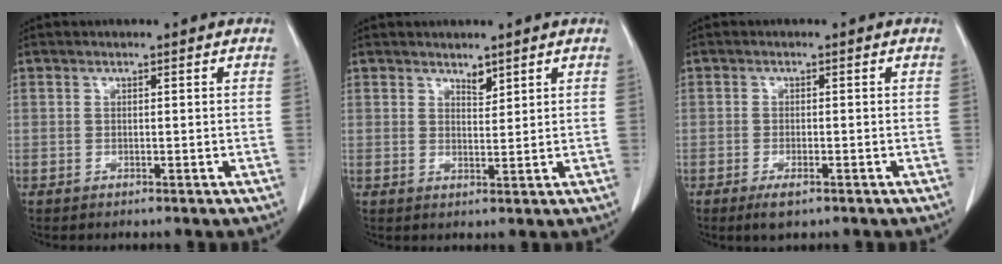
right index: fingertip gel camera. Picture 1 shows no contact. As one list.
[{"total": 1.8, "force": [1.5, 0.7, 0.8], "torque": [-0.010, -0.006, 0.027]}, {"total": 2.7, "force": [-1.6, 0.7, 2.1], "torque": [-0.031, -0.003, -0.023]}]